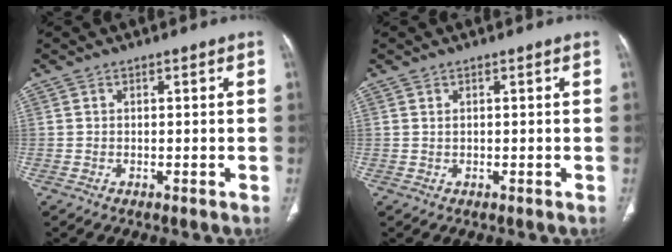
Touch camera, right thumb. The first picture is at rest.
{"total": 0.5, "force": [0.3, 0.2, 0.3], "torque": [-0.010, 0.002, 0.009]}